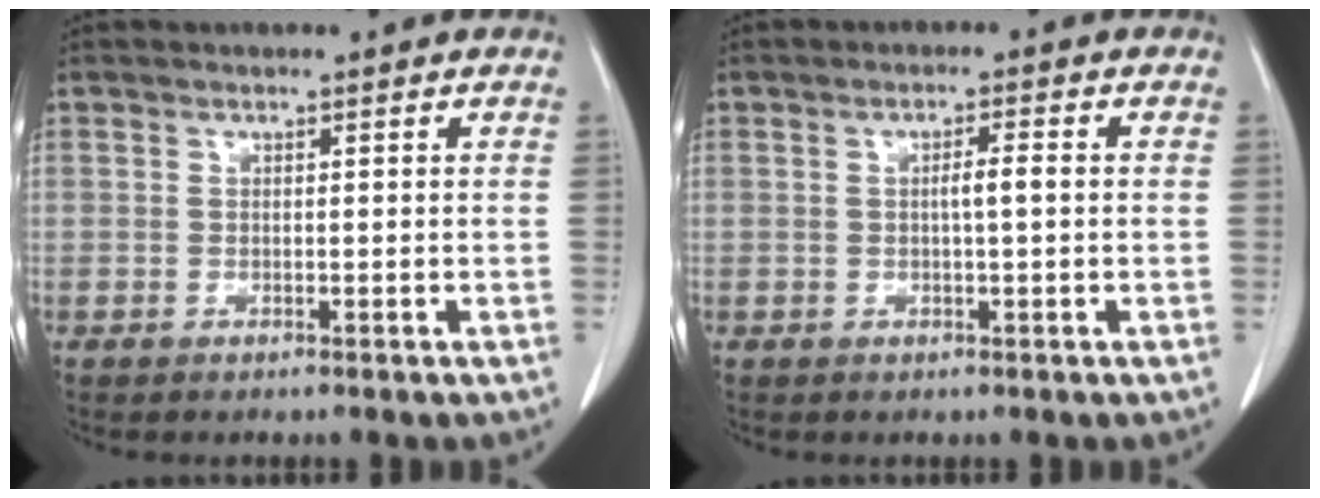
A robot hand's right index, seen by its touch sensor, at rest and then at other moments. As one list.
[{"total": 2.6, "force": [0.0, 0.1, 2.6], "torque": [-0.046, 0.003, -0.001]}]